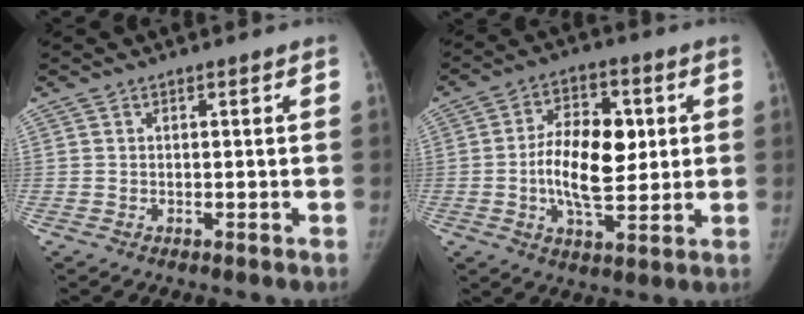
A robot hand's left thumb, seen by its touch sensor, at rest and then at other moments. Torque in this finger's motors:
{"motor_torque": [0.96, 0.96, 0.68, 0.66, 0.23]}